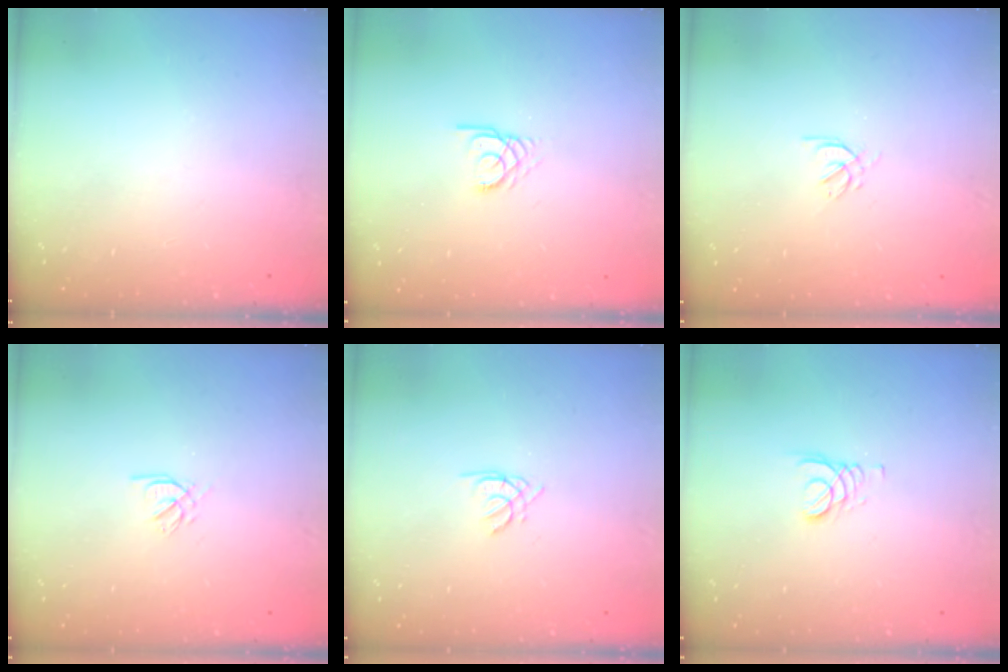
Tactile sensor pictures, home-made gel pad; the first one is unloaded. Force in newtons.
{"total": 2.4, "press": 2.4, "slide": 0.3}
{"total": 2.2, "press": 2.1, "slide": 0.7}
{"total": 2.1, "press": 2.0, "slide": 0.5}
{"total": 1.3, "press": 1.2, "slide": 0.4}
{"total": 2.4, "press": 2.4, "slide": 0.2}